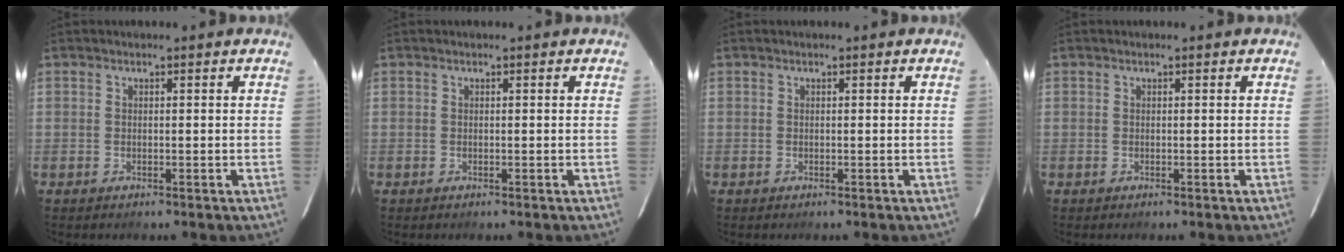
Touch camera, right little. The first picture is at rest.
{"total": 0.0}
{"total": 0.0}
{"total": 0.0}